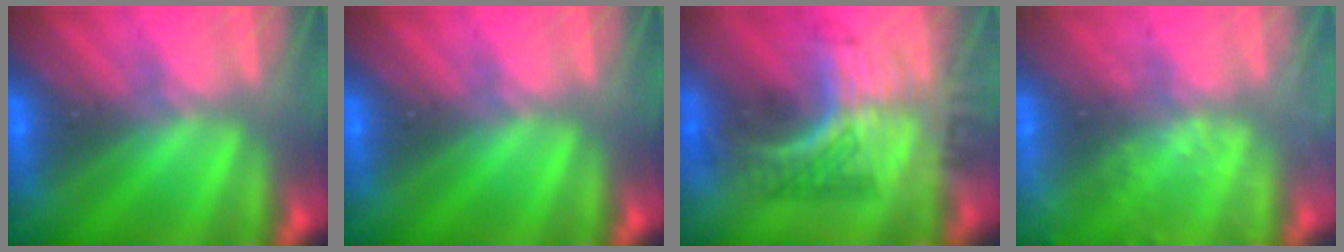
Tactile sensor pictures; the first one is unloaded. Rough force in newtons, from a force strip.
{"total": 0.0}
{"total": 2.9}
{"total": 2.4}